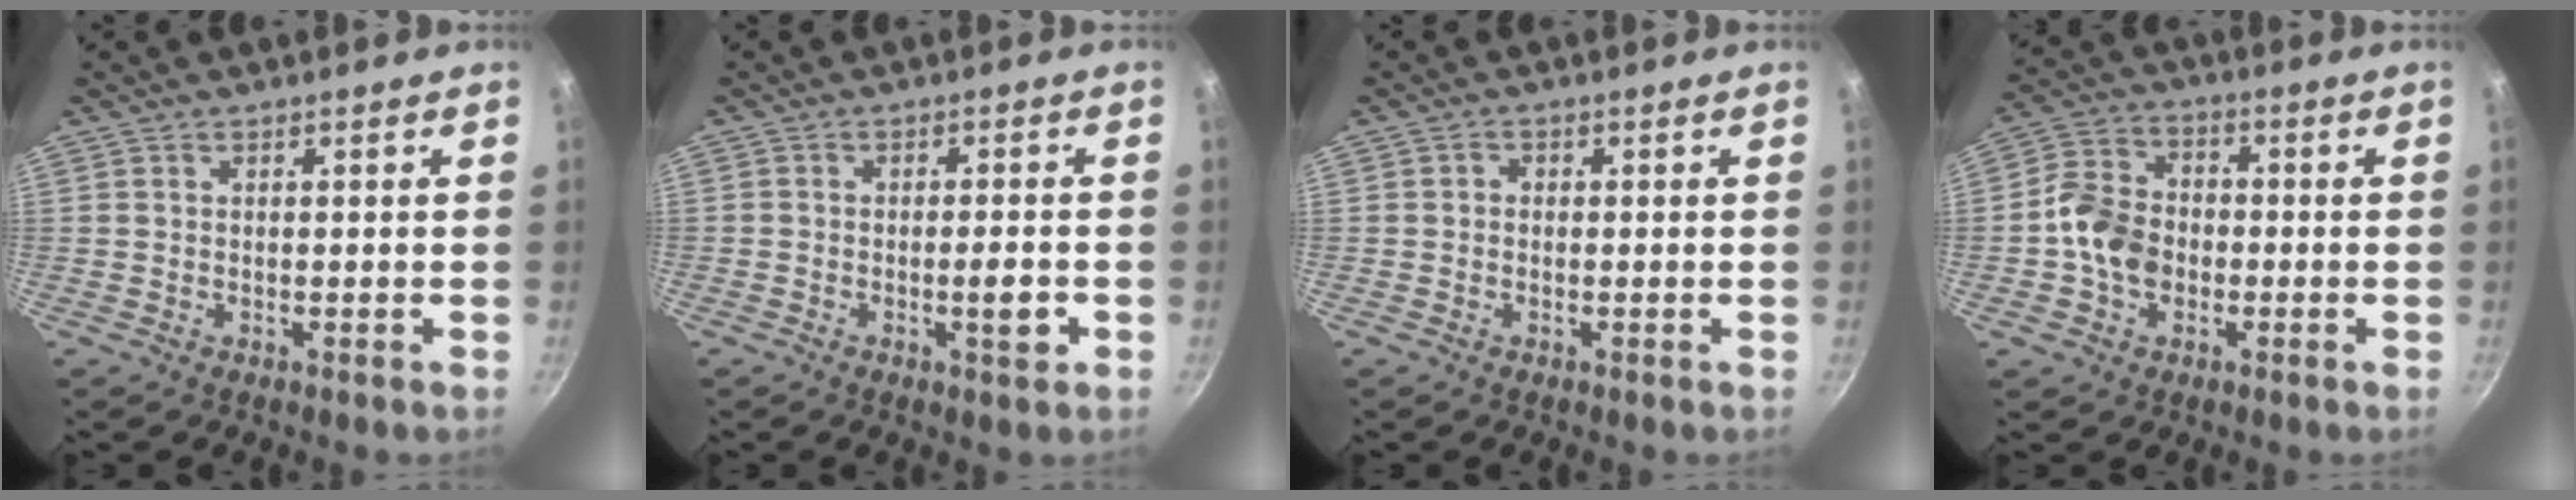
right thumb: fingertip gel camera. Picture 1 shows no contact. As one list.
[{"total": 4.2, "force": [-1.4, 1.3, 3.8], "torque": [-0.045, 0.012, -0.018]}, {"total": 1.1, "force": [-0.1, 1.0, 0.5], "torque": [-0.008, 0.006, -0.003]}, {"total": 11.7, "force": [-2.1, 9.2, 7.0], "torque": [-0.106, 0.028, -0.056]}]